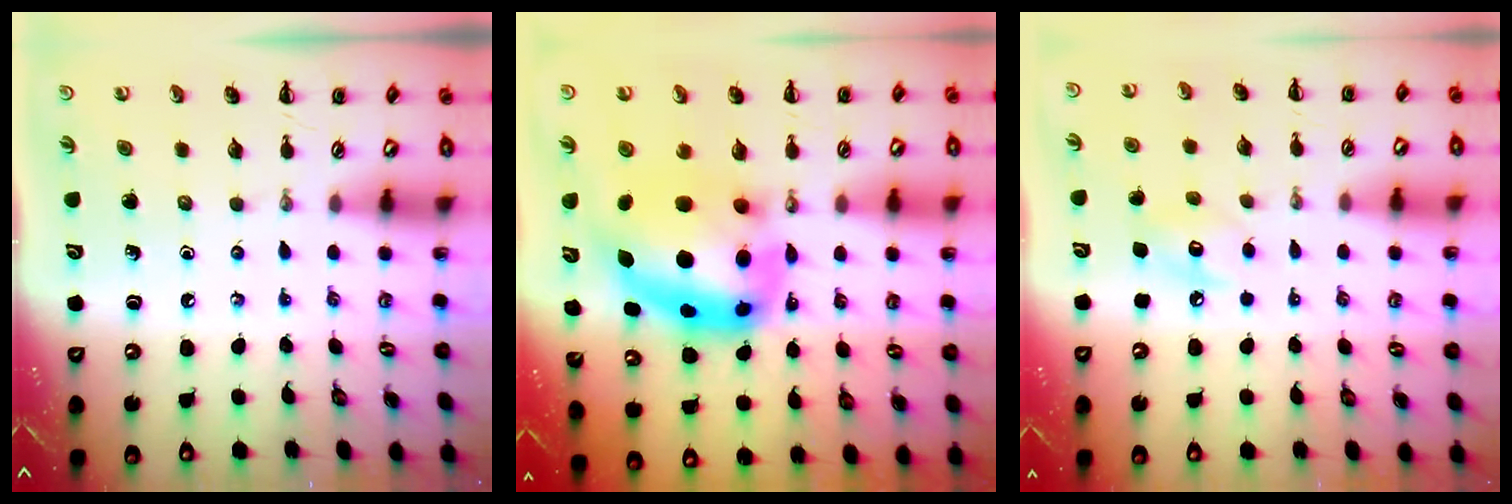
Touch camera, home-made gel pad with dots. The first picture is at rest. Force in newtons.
{"total": 14.2, "press": 13.7, "slide": 3.5}
{"total": 7.1, "press": 7.0, "slide": 1.2}